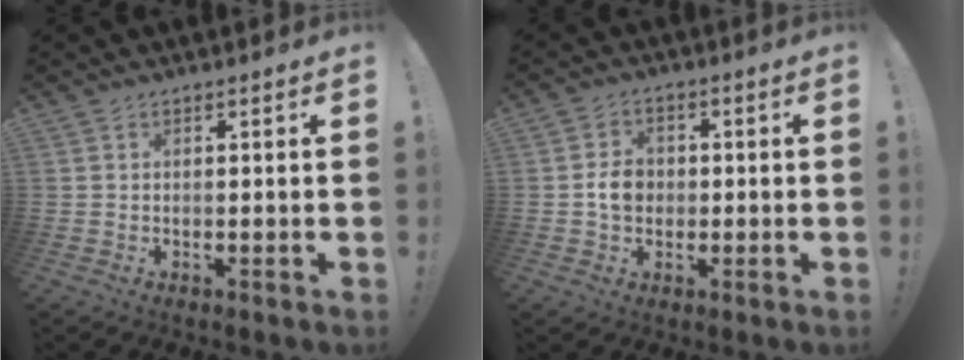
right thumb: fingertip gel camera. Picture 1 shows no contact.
{"total": 6.0, "force": [-0.7, 4.8, 3.5], "torque": [-0.056, 0.008, -0.012]}